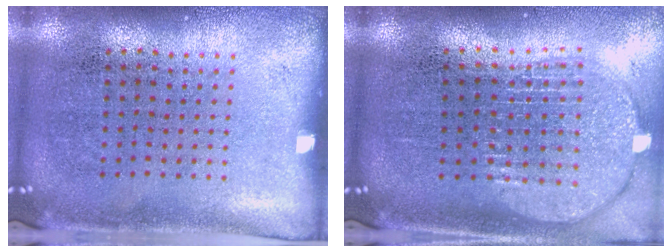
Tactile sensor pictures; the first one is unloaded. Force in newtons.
{"total": 1.9, "press": 1.6, "slide": 1.0}